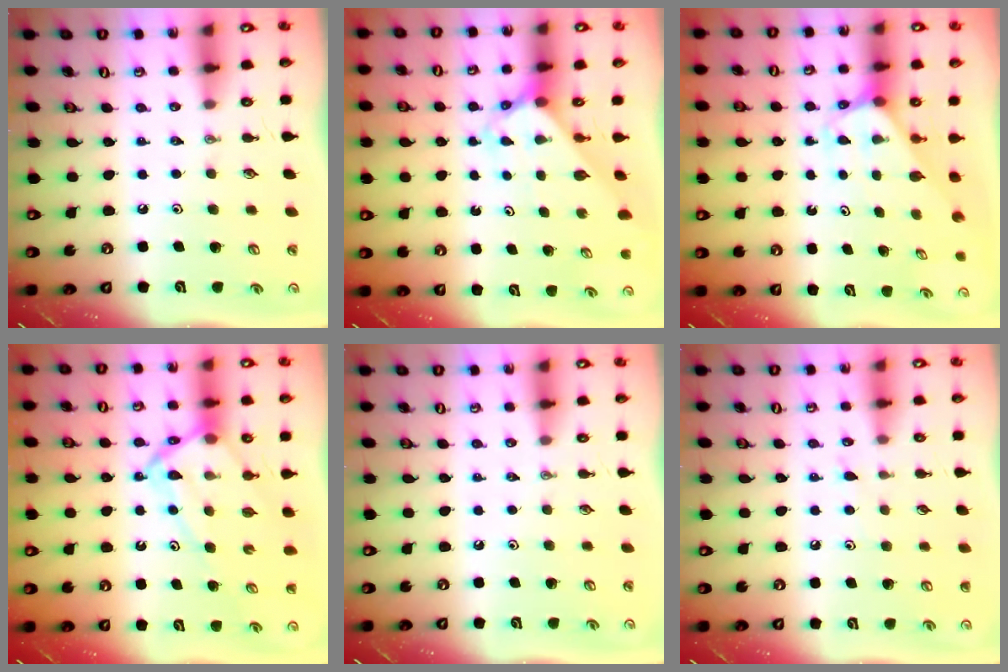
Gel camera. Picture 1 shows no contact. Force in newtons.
{"total": 2.6, "press": 2.6, "slide": 0.2}
{"total": 2.6, "press": 2.6, "slide": 0.2}
{"total": 11.3, "press": 11.2, "slide": 1.2}
{"total": 0.0}
{"total": 6.0, "press": 6.0, "slide": 0.6}